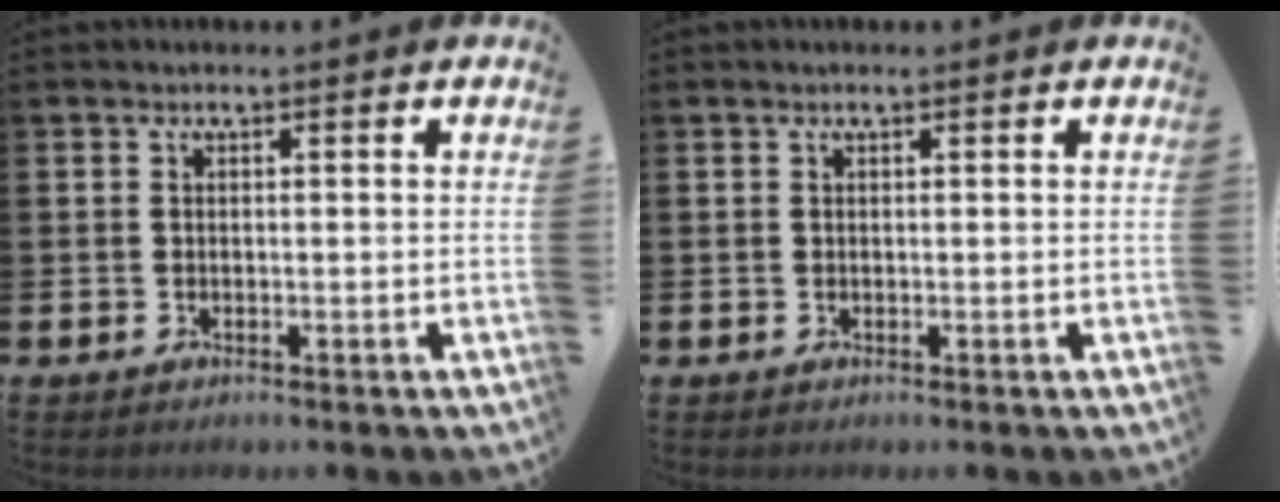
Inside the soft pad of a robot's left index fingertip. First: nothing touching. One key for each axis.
{"total": 0.0}